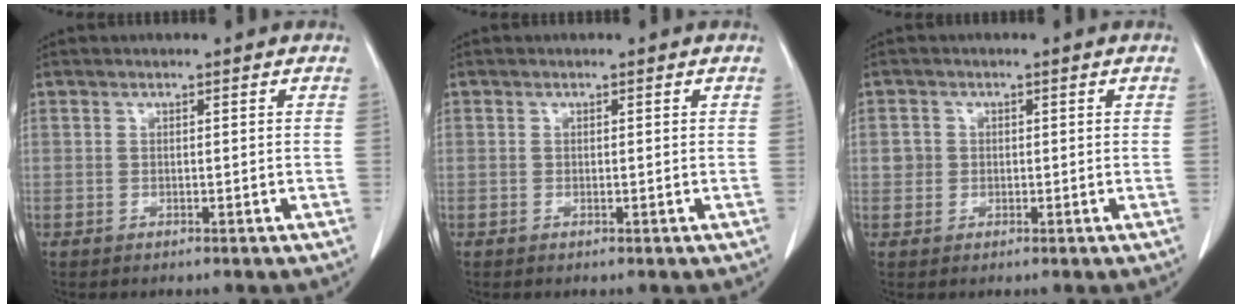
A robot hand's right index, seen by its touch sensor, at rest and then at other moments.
{"total": 0.0}
{"total": 2.1, "force": [0.2, 2.0, 0.3], "torque": [0.002, 0.007, 0.005]}